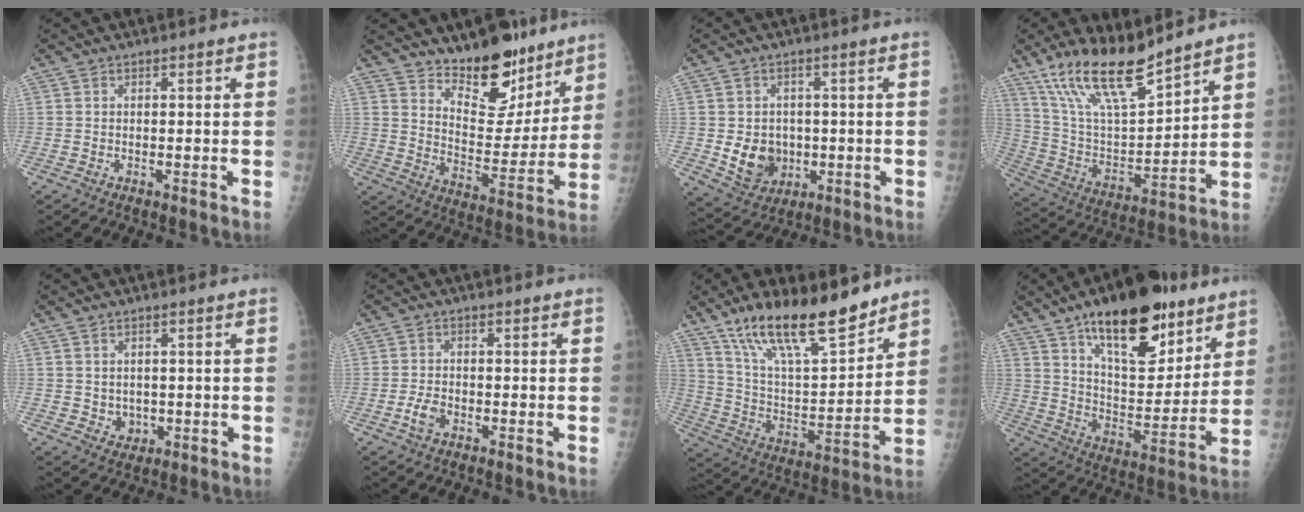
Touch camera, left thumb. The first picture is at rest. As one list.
[{"total": 15.0, "force": [11.6, 6.6, 6.9], "torque": [-0.051, -0.096, 0.190]}, {"total": 8.2, "force": [-0.8, 7.0, 4.3], "torque": [-0.039, -0.002, 0.004]}, {"total": 17.4, "force": [13.5, 4.4, 10.0], "torque": [-0.163, -0.068, 0.263]}, {"total": 2.8, "force": [0.1, 2.5, 1.3], "torque": [-0.010, -0.003, 0.011]}, {"total": 2.9, "force": [-1.3, 1.8, 1.9], "torque": [-0.039, 0.007, -0.024]}, {"total": 20.4, "force": [14.9, 6.1, 12.5], "torque": [-0.184, -0.077, 0.267]}, {"total": 23.9, "force": [14.7, 10.1, 15.9], "torque": [-0.203, -0.063, 0.240]}]